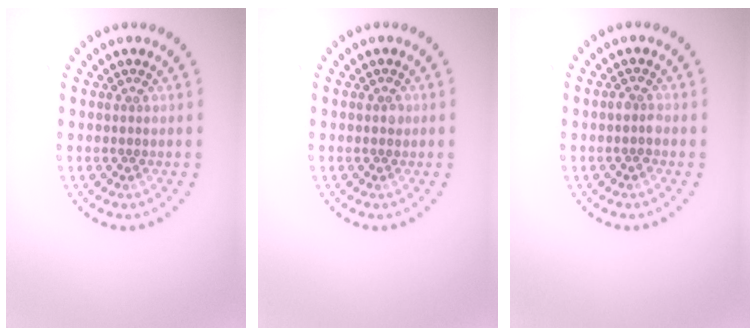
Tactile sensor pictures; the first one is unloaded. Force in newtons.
{"total": 0.6, "press": 0.5, "slide": 0.3}
{"total": 1.4, "press": 1.2, "slide": 0.7}